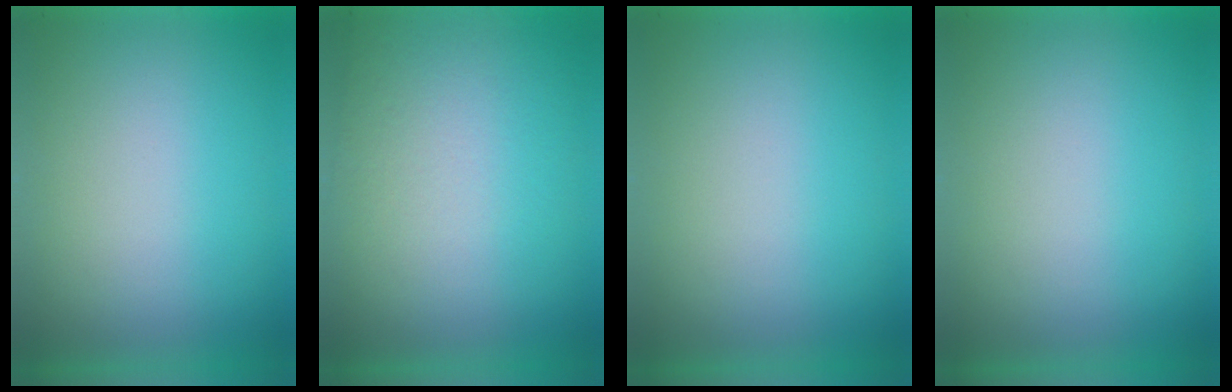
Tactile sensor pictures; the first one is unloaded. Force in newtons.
{"total": 3.0}
{"total": 0.0}
{"total": 0.0}